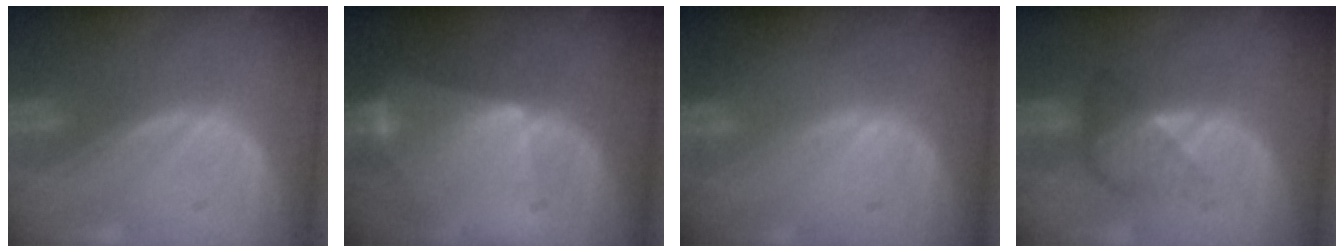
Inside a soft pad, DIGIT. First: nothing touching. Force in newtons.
{"total": 6.7, "press": 6.1, "slide": 2.7}
{"total": 0.0}
{"total": 4.0, "press": 4.0, "slide": 0.1}